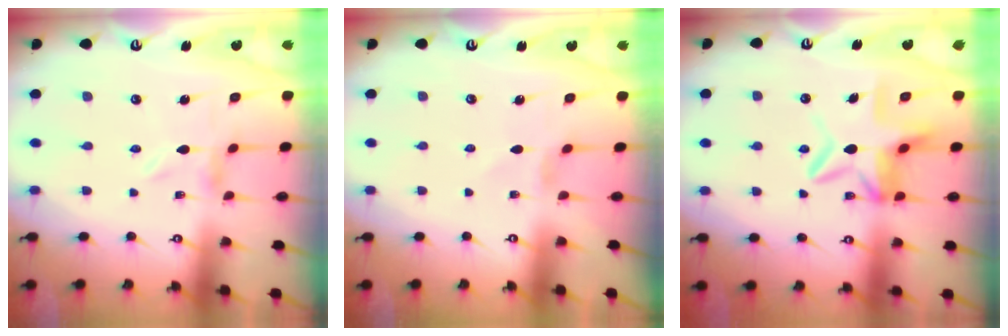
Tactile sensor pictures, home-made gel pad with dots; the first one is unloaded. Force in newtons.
{"total": 2.5, "press": 2.5, "slide": 0.5}
{"total": 10.1, "press": 10.0, "slide": 1.1}